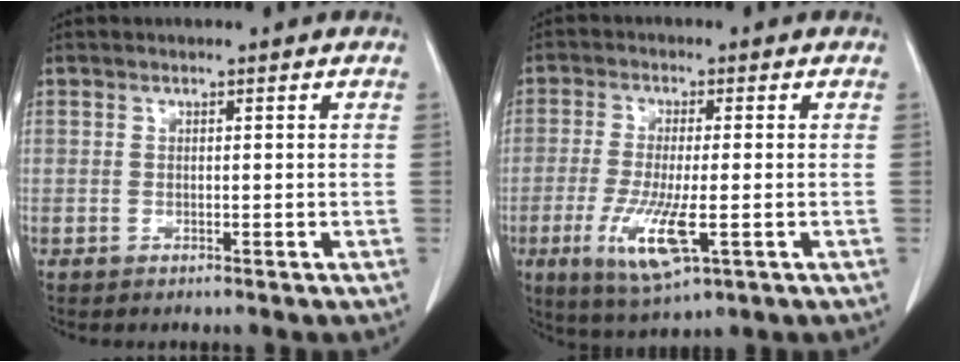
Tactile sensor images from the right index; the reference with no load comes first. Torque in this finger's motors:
{"motor_torque": [1.30, -0.55, 0.47, 0.12]}